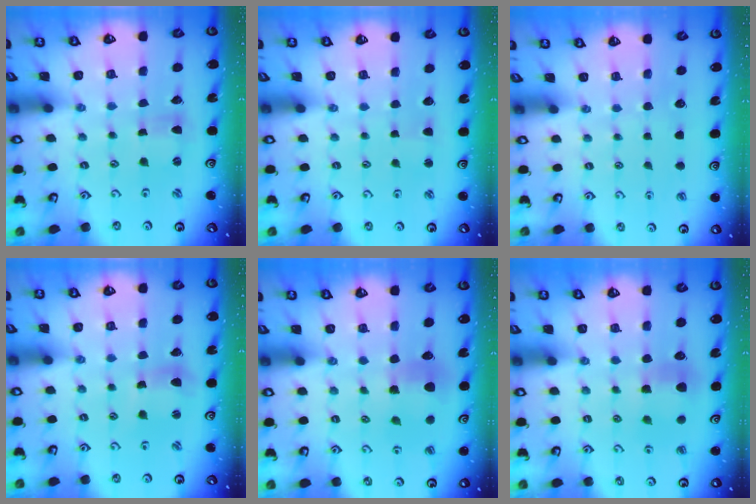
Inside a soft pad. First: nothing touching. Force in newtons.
{"total": 1.4, "press": 1.3, "slide": 0.3}
{"total": 0.0}
{"total": 5.4, "press": 5.4, "slide": 1.0}
{"total": 7.4, "press": 7.4, "slide": 0.4}
{"total": 5.8, "press": 5.8, "slide": 0.2}